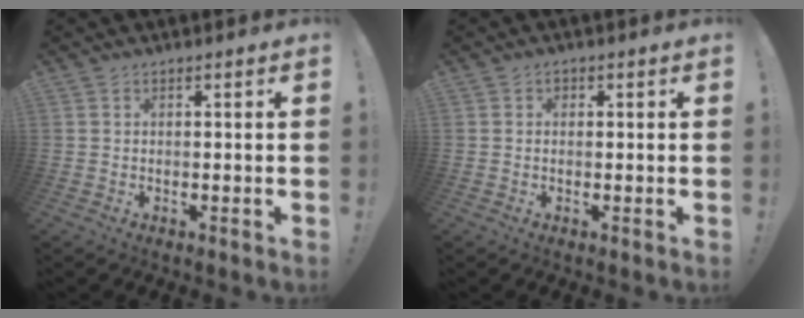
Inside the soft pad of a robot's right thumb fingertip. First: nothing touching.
{"total": 0.8, "force": [-0.1, 0.7, 0.3], "torque": [-0.001, 0.000, -0.003]}